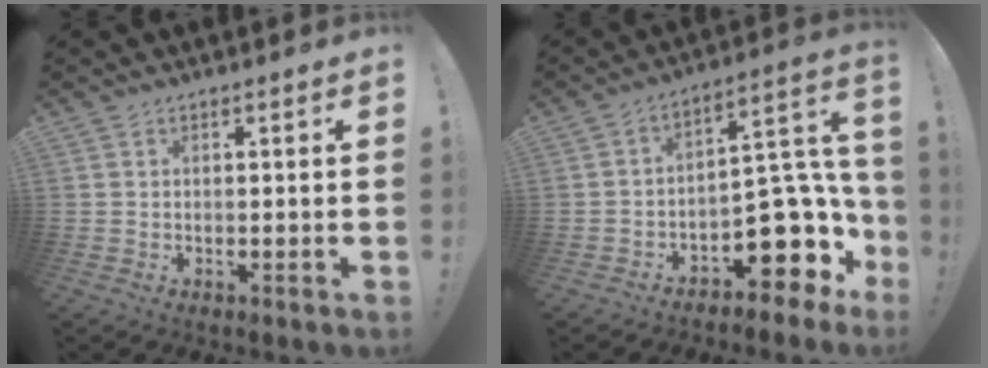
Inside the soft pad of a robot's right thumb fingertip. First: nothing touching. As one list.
[{"total": 14.9, "force": [-5.8, 8.9, 10.5], "torque": [-0.093, 0.024, -0.080]}]